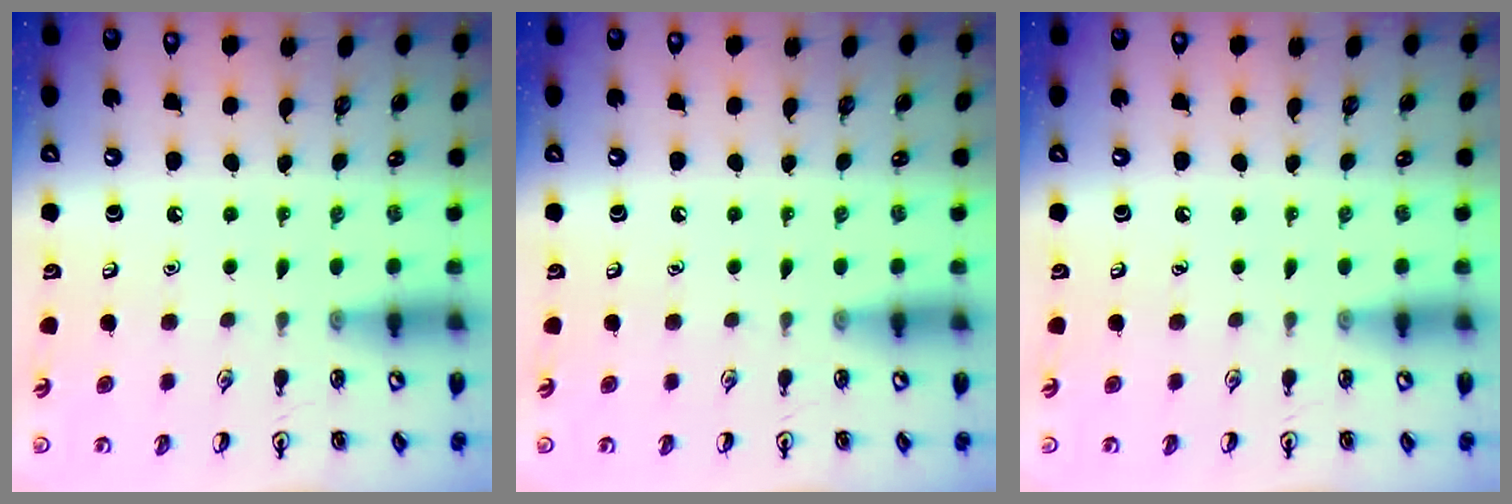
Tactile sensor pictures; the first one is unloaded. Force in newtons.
{"total": 0.0}
{"total": 0.0}